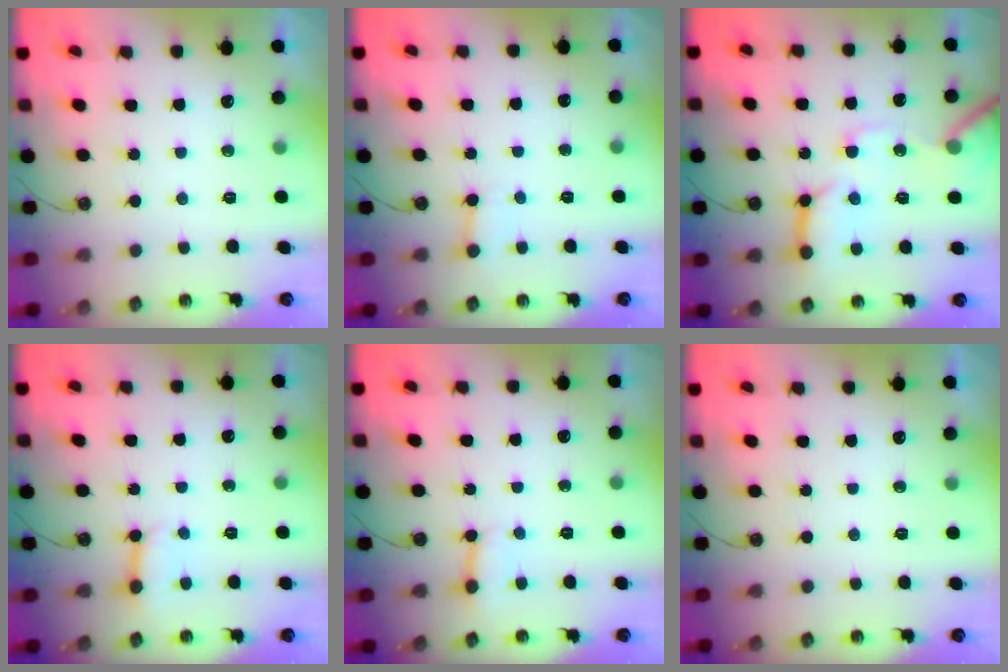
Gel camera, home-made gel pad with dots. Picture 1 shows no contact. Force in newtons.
{"total": 2.9, "press": 2.9, "slide": 0.3}
{"total": 15.8, "press": 15.7, "slide": 1.8}
{"total": 3.8, "press": 3.7, "slide": 0.4}
{"total": 5.6, "press": 5.5, "slide": 0.7}
{"total": 0.0}